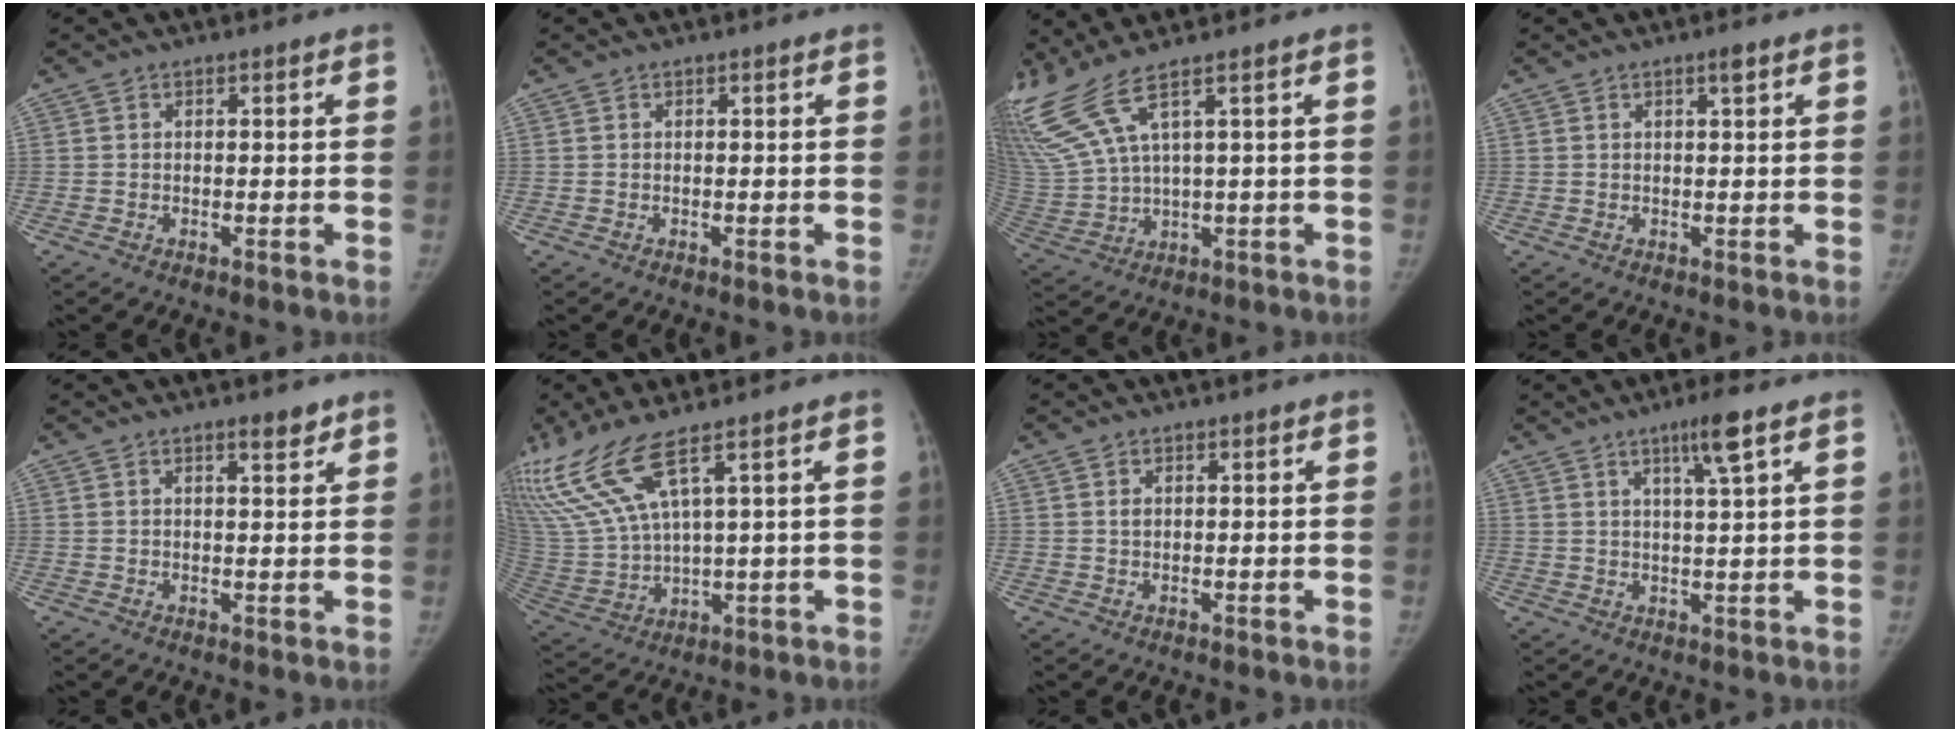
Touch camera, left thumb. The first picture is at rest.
{"total": 0.0}
{"total": 9.3, "force": [6.7, -0.3, 6.4], "torque": [-0.173, -0.025, 0.157]}
{"total": 1.2, "force": [0.7, 0.1, 1.0], "torque": [-0.011, -0.002, 0.010]}
{"total": 2.4, "force": [1.8, 0.7, 1.5], "torque": [-0.011, -0.012, 0.025]}
{"total": 11.7, "force": [7.7, 1.6, 8.7], "torque": [-0.213, -0.031, 0.176]}
{"total": 1.0, "force": [0.4, 0.7, 0.6], "torque": [-0.006, -0.002, 0.007]}
{"total": 5.6, "force": [3.1, -0.1, 4.6], "torque": [-0.079, -0.016, 0.055]}